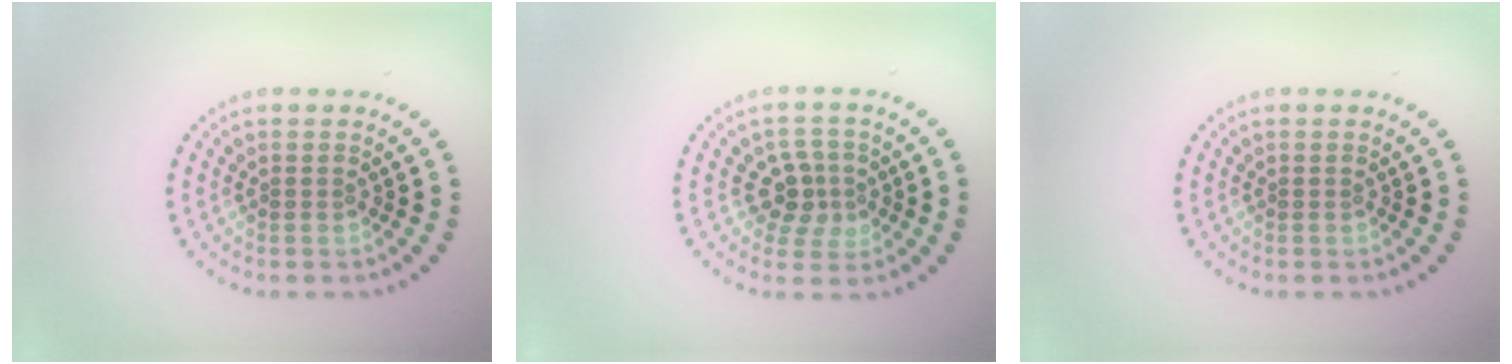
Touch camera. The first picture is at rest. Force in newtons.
{"total": 2.8, "press": 2.5, "slide": 1.2}
{"total": 0.0}